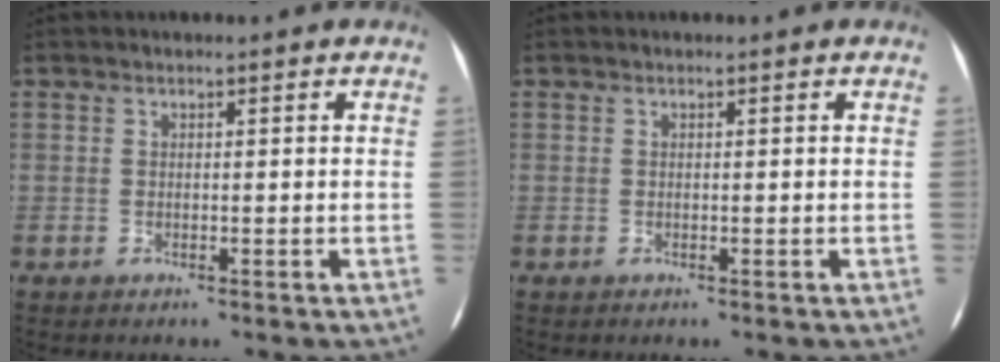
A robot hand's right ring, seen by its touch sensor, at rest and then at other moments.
{"total": 0.0}